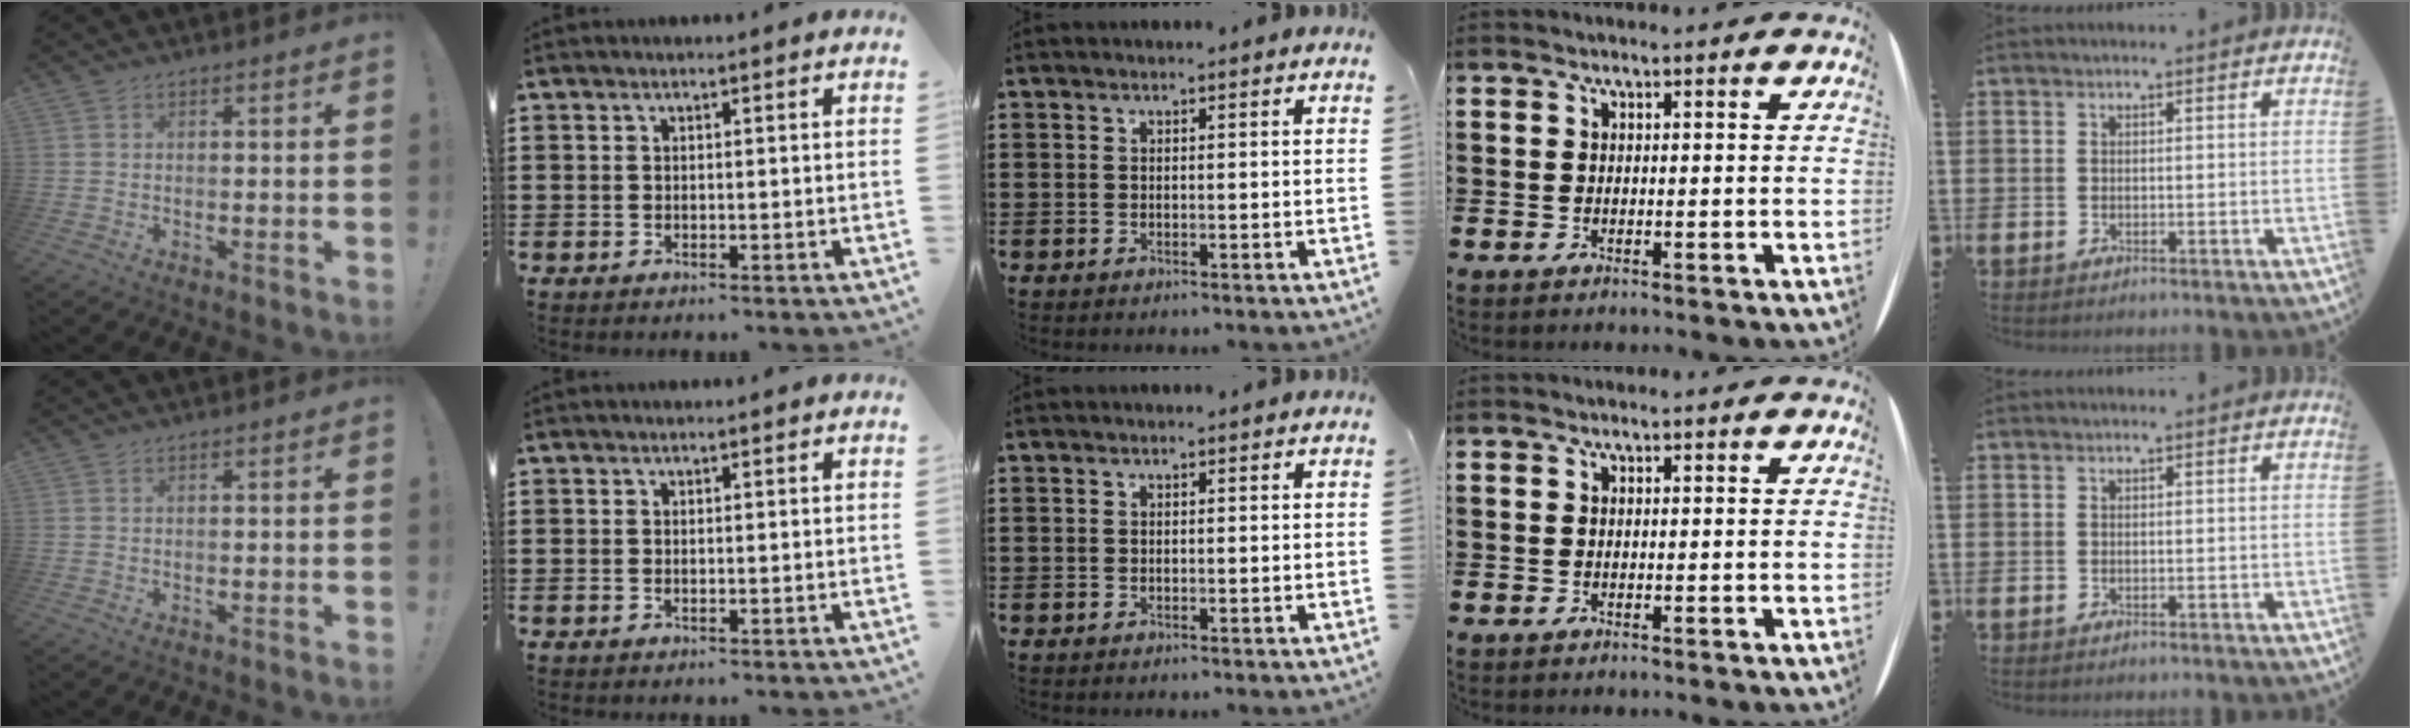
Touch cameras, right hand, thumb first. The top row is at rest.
{}